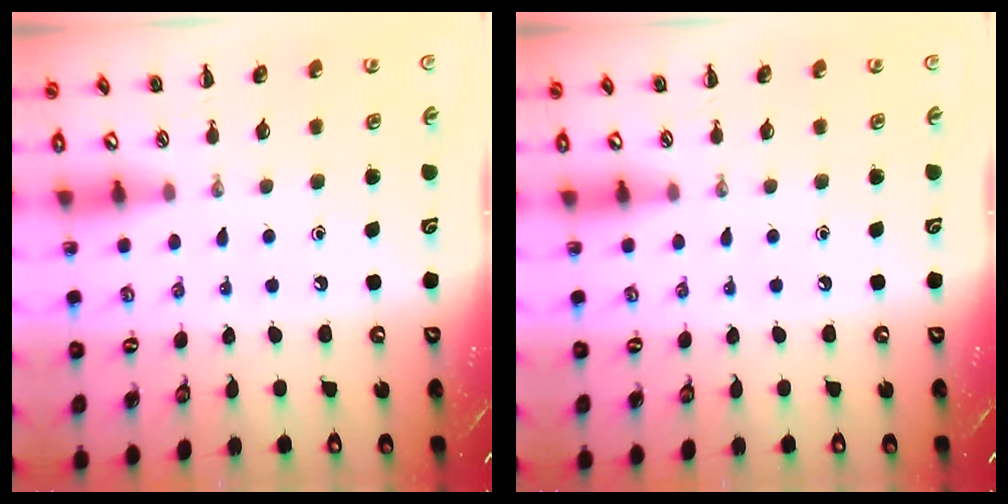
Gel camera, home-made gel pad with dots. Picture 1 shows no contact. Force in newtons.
{"total": 0.0}